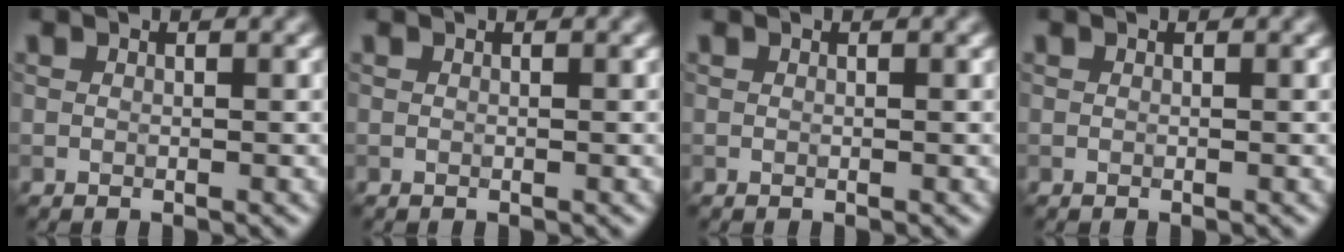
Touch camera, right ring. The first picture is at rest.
{"total": 0.0}
{"total": 0.0}
{"total": 0.0}